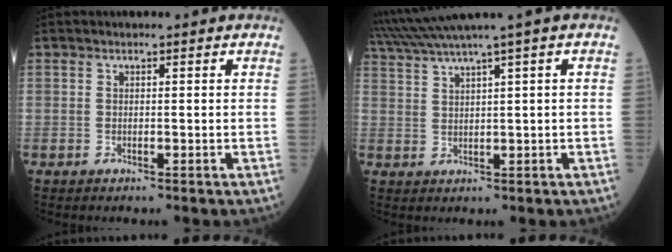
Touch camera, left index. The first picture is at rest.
{"total": 6.6, "force": [5.1, -1.9, 3.8], "torque": [-0.080, 0.019, 0.103]}